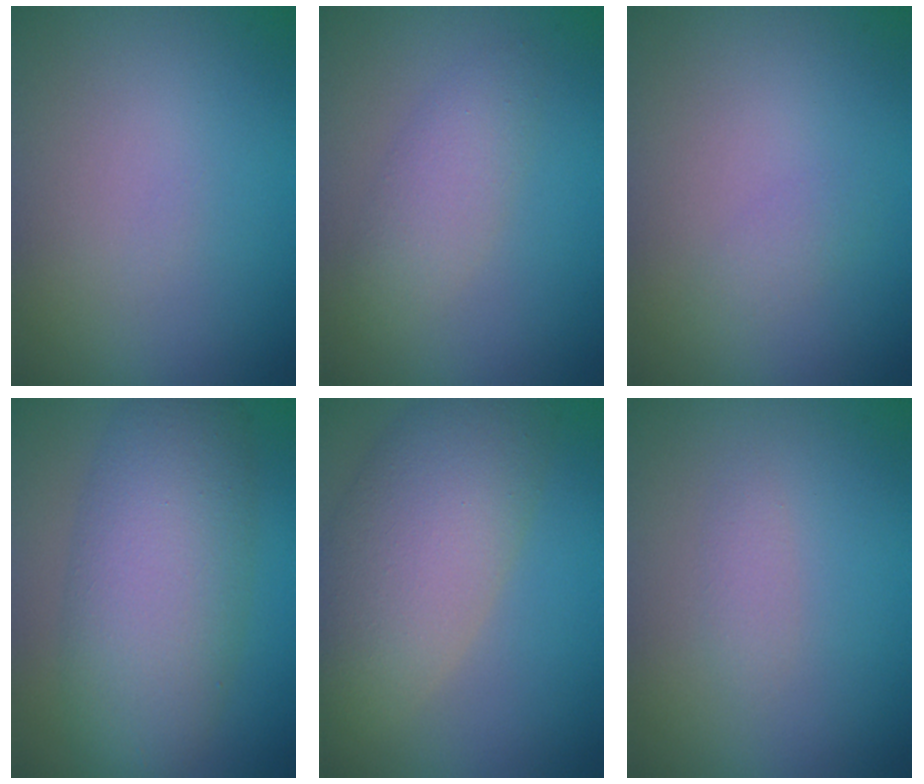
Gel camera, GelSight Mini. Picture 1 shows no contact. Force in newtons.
{"total": 2.4, "press": 2.4, "slide": 0.1}
{"total": 0.9, "press": 0.9, "slide": 0.1}
{"total": 8.1, "press": 8.1, "slide": 0.2}
{"total": 7.6, "press": 7.5, "slide": 0.8}
{"total": 0.9, "press": 0.9, "slide": 0.0}